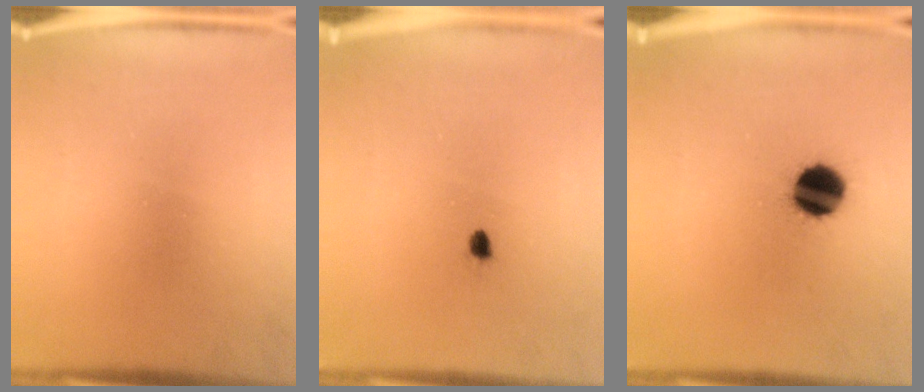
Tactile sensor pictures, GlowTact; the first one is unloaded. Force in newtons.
{"total": 1.0}
{"total": 10.3}